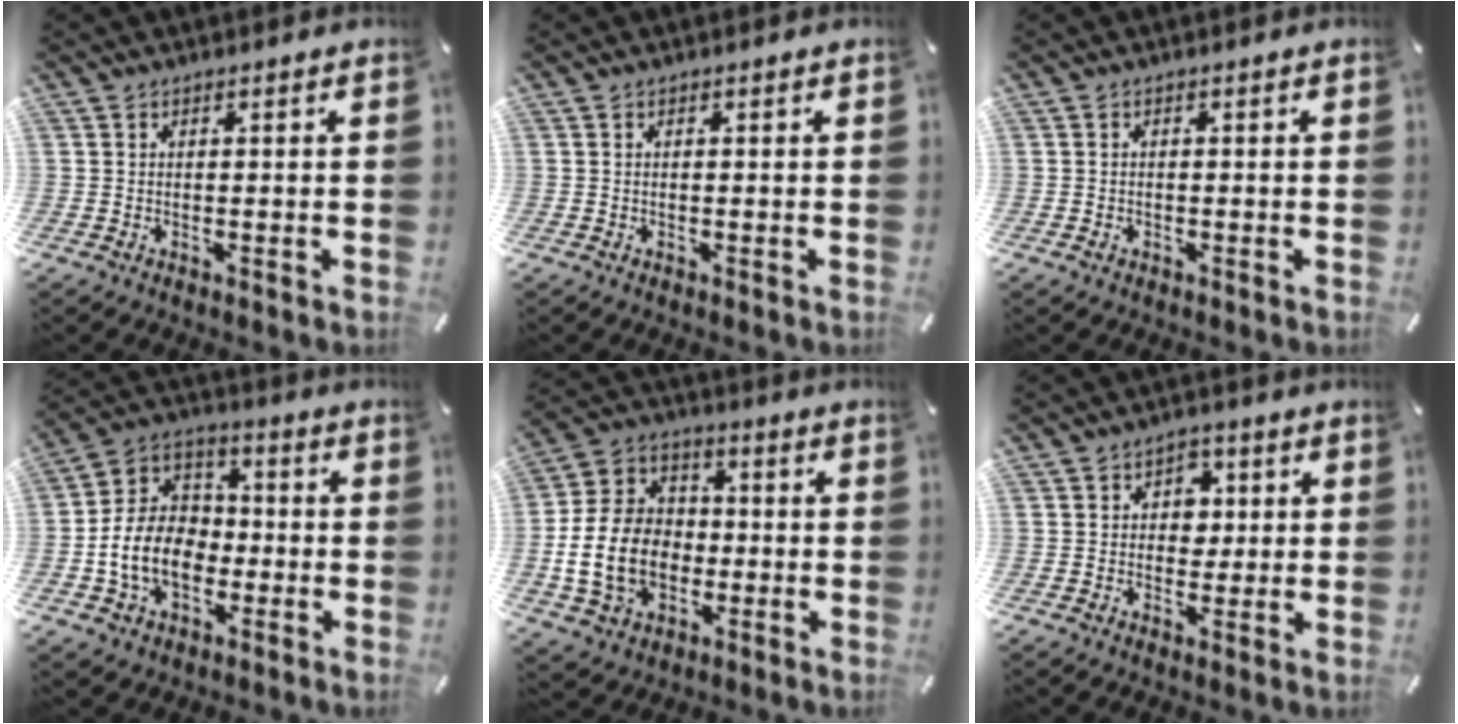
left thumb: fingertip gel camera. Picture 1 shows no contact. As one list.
[{"total": 0.0}, {"total": 0.7, "force": [-0.3, 0.5, 0.3], "torque": [-0.006, 0.002, -0.008]}, {"total": 13.1, "force": [-4.1, 9.9, 7.6], "torque": [-0.180, 0.027, -0.076]}, {"total": 16.0, "force": [-3.6, 12.3, 9.5], "torque": [-0.210, 0.028, -0.065]}, {"total": 5.5, "force": [0.5, 4.8, 2.6], "torque": [-0.020, -0.001, -0.001]}]